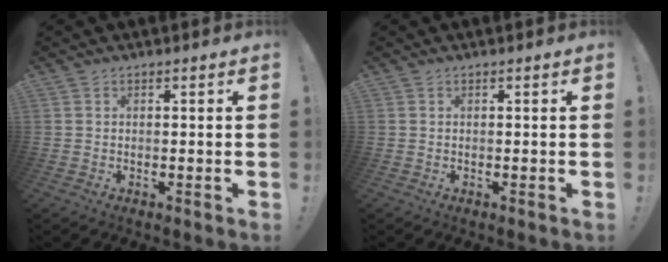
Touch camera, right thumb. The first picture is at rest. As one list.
[{"total": 0.0}]